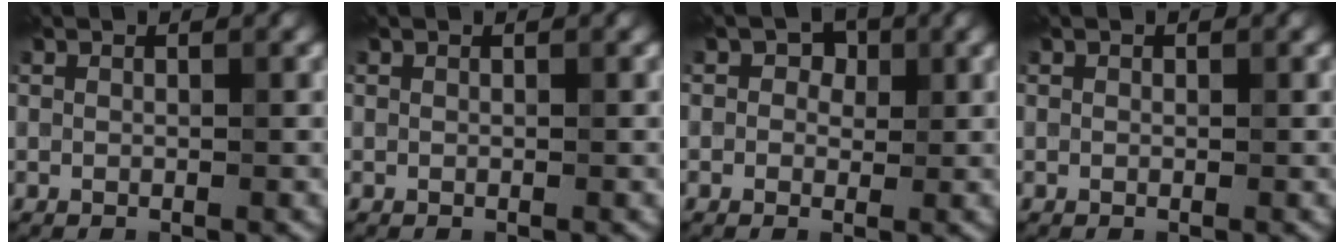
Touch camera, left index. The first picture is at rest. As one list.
[{"total": 0.0}, {"total": 2.4, "force": [0.8, 1.9, 1.2], "torque": [-0.001, 0.002, -0.008]}, {"total": 0.0}]